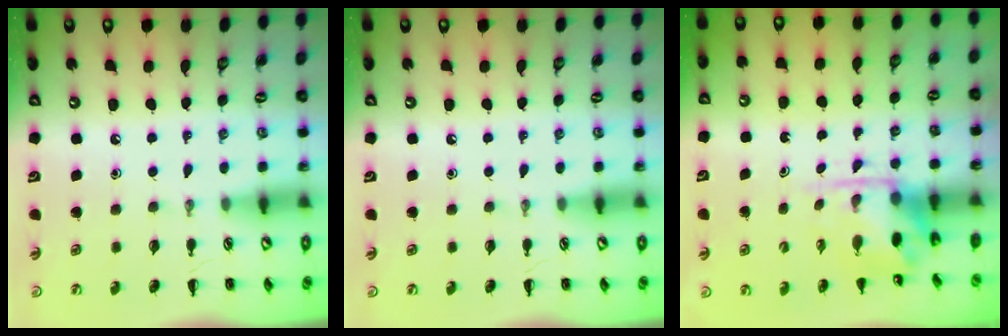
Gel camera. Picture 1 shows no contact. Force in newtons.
{"total": 0.0}
{"total": 3.7, "press": 3.7, "slide": 0.6}